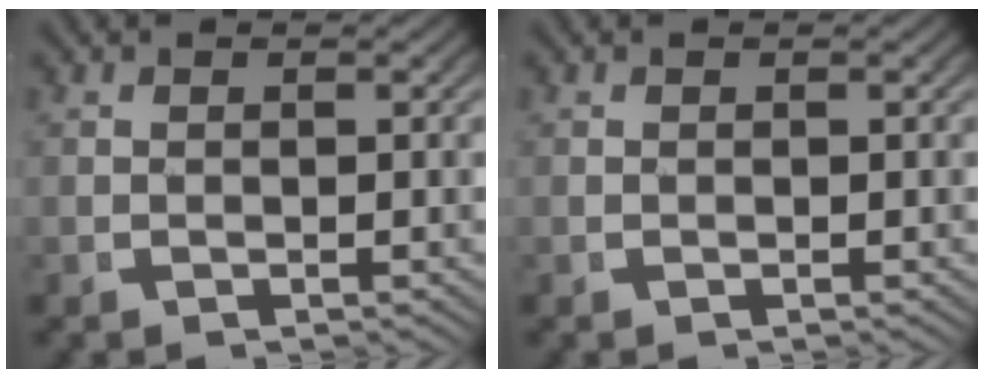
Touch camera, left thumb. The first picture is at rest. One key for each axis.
{"total": 0.0}